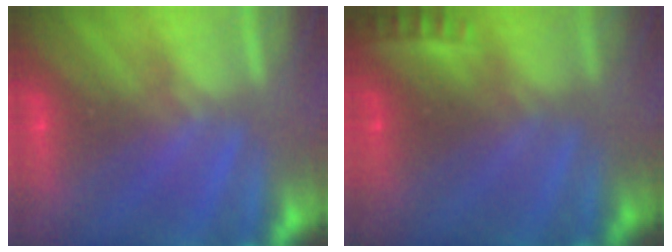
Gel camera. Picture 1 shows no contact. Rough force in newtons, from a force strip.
{"total": 2.3}